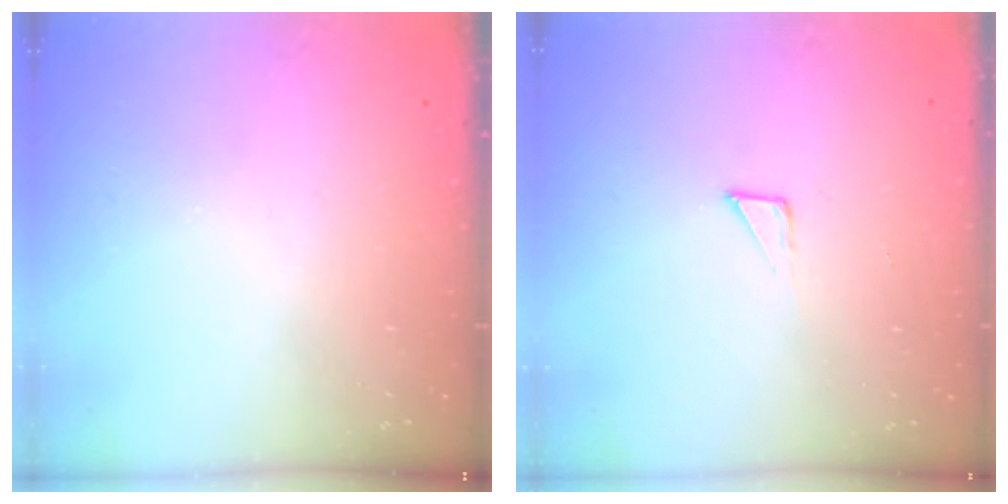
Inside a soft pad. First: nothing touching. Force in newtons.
{"total": 2.3, "press": 2.3, "slide": 0.1}